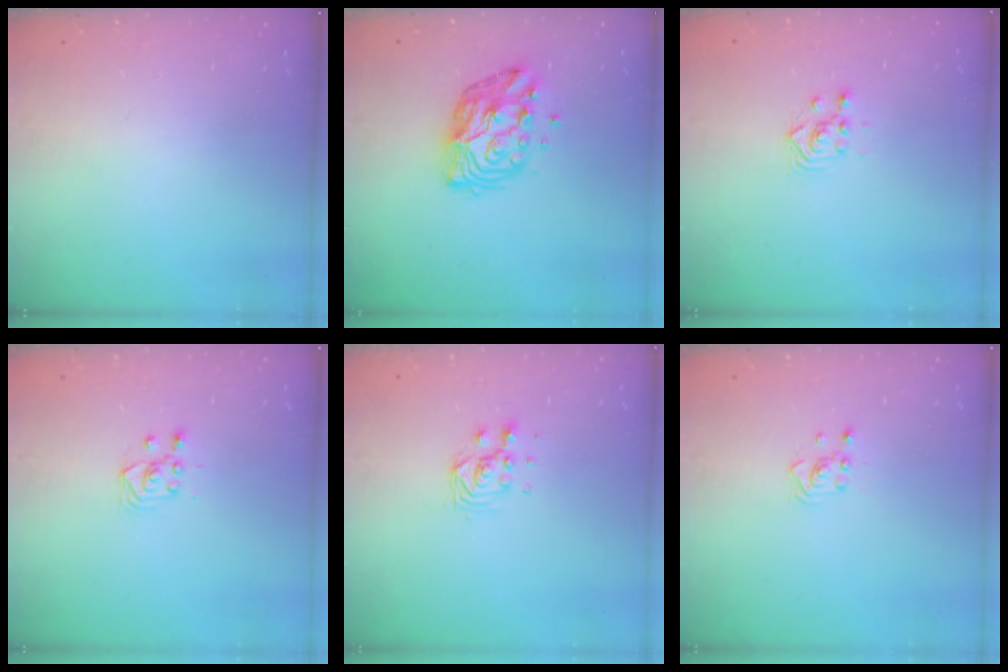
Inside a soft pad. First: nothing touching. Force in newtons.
{"total": 11.7, "press": 11.7, "slide": 1.1}
{"total": 3.0, "press": 3.0, "slide": 0.1}
{"total": 3.6, "press": 3.2, "slide": 1.6}
{"total": 4.7, "press": 4.6, "slide": 0.6}
{"total": 2.8, "press": 2.8, "slide": 0.3}